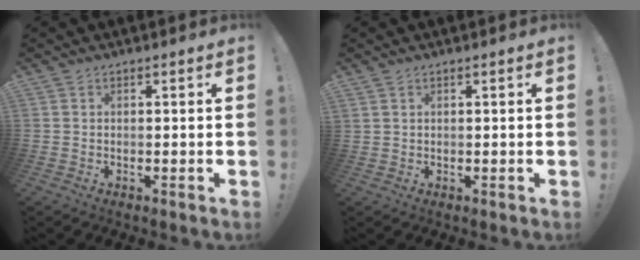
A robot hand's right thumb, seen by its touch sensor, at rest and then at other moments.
{"total": 0.9, "force": [0.6, 0.5, 0.4], "torque": [-0.009, 0.002, 0.012]}